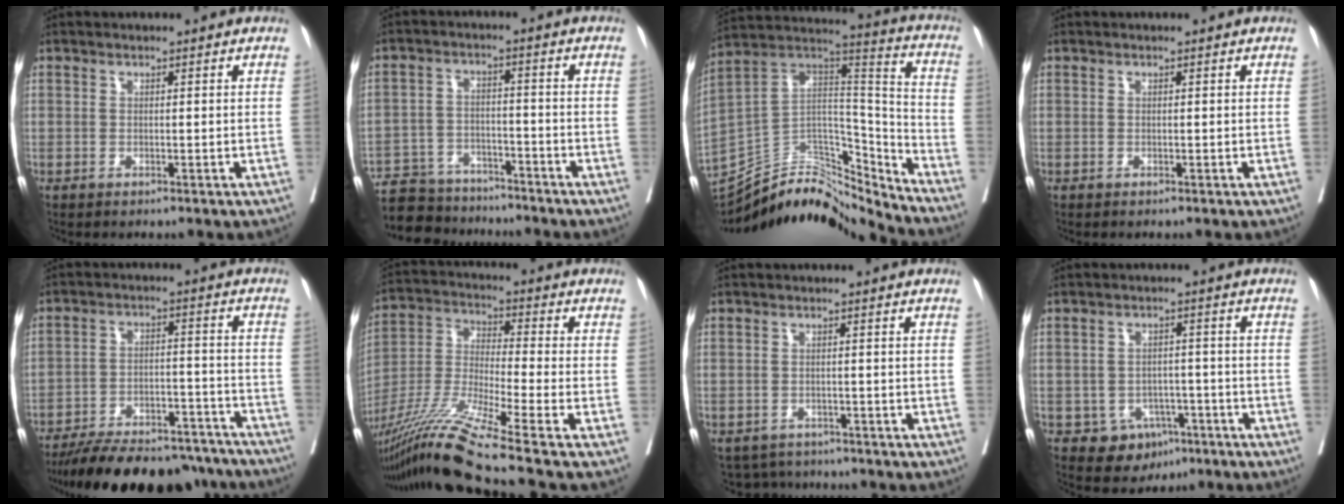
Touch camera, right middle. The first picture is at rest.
{"total": 11.5, "force": [-10.6, 3.8, 2.5], "torque": [-0.044, 0.012, -0.166]}
{"total": 21.6, "force": [-20.5, 3.9, 5.2], "torque": [-0.105, 0.049, -0.347]}
{"total": 0.0}
{"total": 22.4, "force": [-19.8, 6.1, 8.6], "torque": [-0.123, 0.001, -0.281]}
{"total": 16.5, "force": [-12.3, -2.6, 10.7], "torque": [-0.236, -0.032, -0.234]}
{"total": 4.5, "force": [-4.1, 1.9, -0.3], "torque": [0.010, 0.001, -0.059]}
{"total": 5.8, "force": [-3.0, 4.6, 1.8], "torque": [-0.018, 0.010, -0.034]}